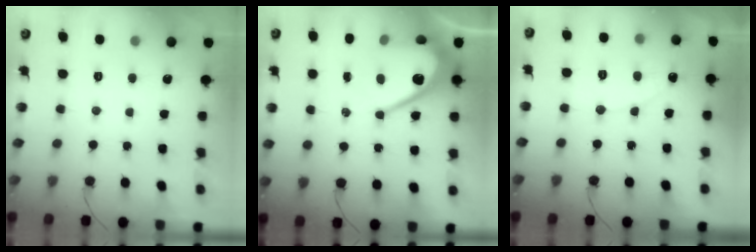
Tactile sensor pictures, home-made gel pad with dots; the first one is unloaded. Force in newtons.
{"total": 11.9, "press": 11.9, "slide": 1.0}
{"total": 6.4, "press": 6.3, "slide": 0.4}